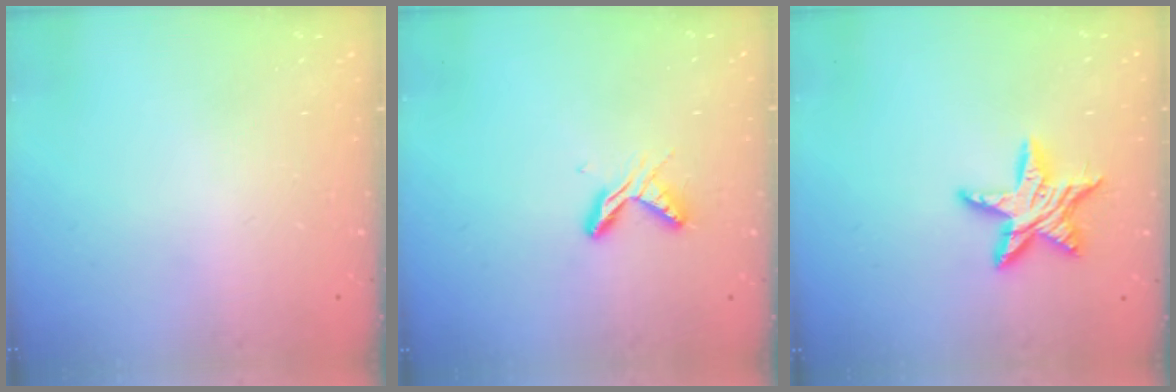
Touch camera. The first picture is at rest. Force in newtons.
{"total": 6.1, "press": 6.1, "slide": 0.7}
{"total": 11.5, "press": 11.4, "slide": 0.7}